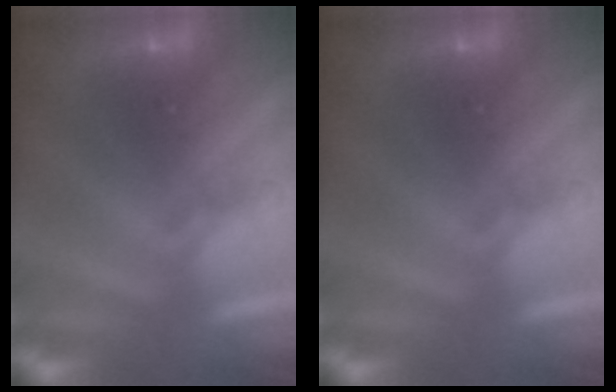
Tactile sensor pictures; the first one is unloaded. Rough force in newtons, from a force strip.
{"total": 0.0}